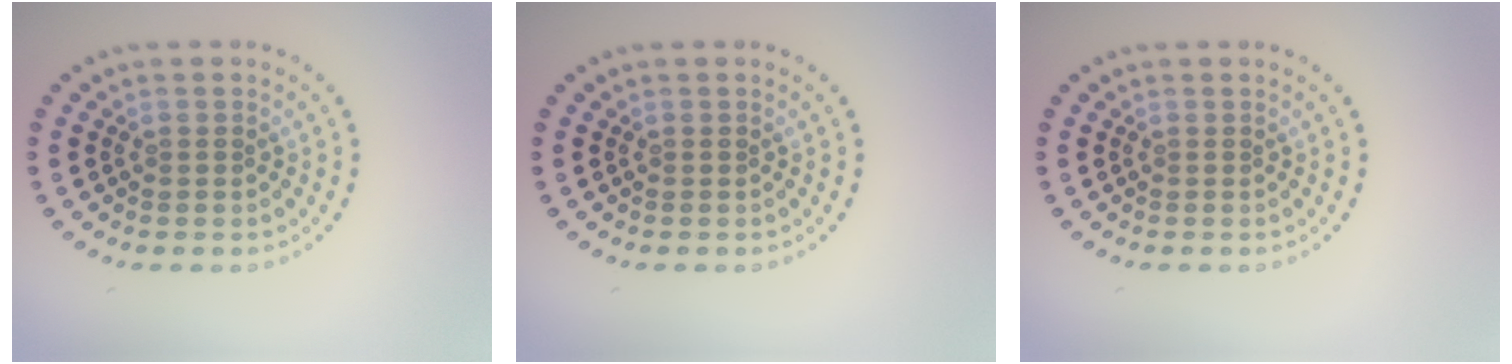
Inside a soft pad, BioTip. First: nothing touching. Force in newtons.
{"total": 0.0}
{"total": 0.0}